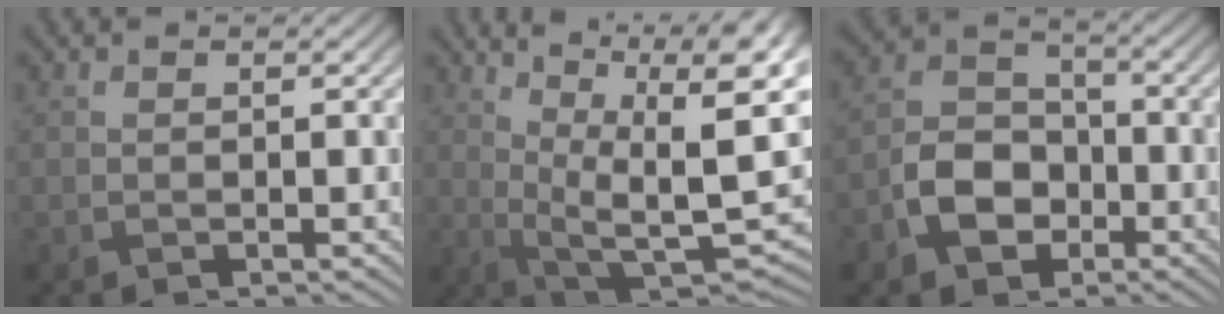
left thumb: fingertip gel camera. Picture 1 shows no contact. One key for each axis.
{"total": 15.4, "fx": 4.7, "fy": 6.1, "fz": 13.3, "tx": -0.210, "ty": 0.008, "tz": 0.075}
{"total": 7.3, "fx": -3.0, "fy": 5.3, "fz": 4.0, "tx": -0.081, "ty": 0.002, "tz": -0.068}